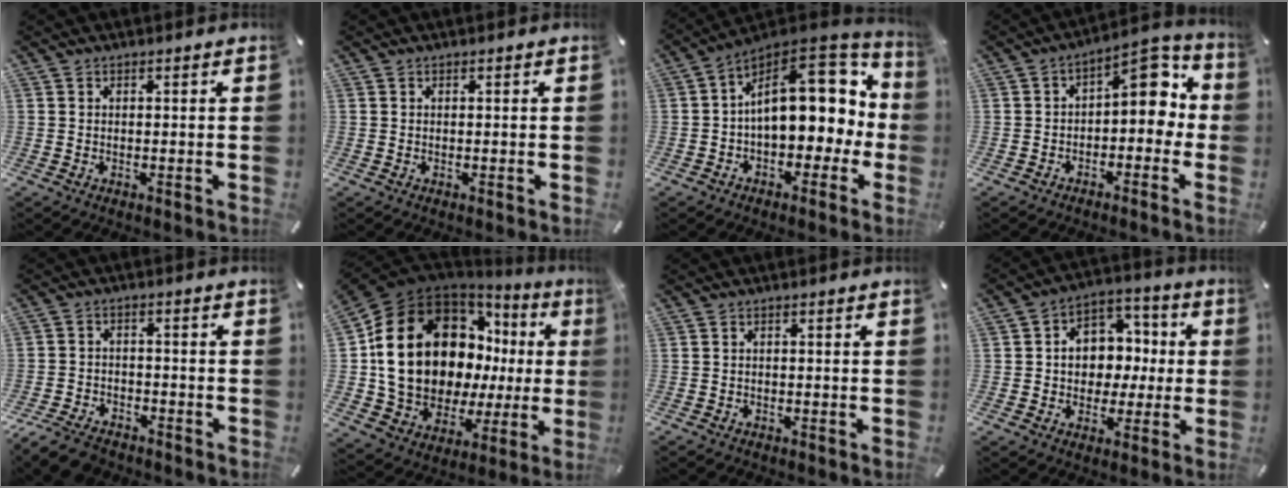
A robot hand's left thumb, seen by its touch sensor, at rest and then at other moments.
{"total": 0.0}
{"total": 19.7, "force": [3.6, 12.2, 15.0], "torque": [-0.200, -0.025, 0.068]}
{"total": 9.5, "force": [2.5, 5.5, 7.4], "torque": [-0.089, -0.030, 0.038]}
{"total": 6.3, "force": [-5.2, 2.7, 2.2], "torque": [-0.047, 0.023, -0.101]}
{"total": 23.3, "force": [4.0, 16.9, 15.5], "torque": [-0.291, -0.032, 0.094]}
{"total": 1.1, "force": [-0.8, 0.6, 0.3], "torque": [-0.007, 0.002, -0.020]}
{"total": 9.3, "force": [-0.7, 8.5, 3.6], "torque": [-0.047, 0.009, -0.010]}